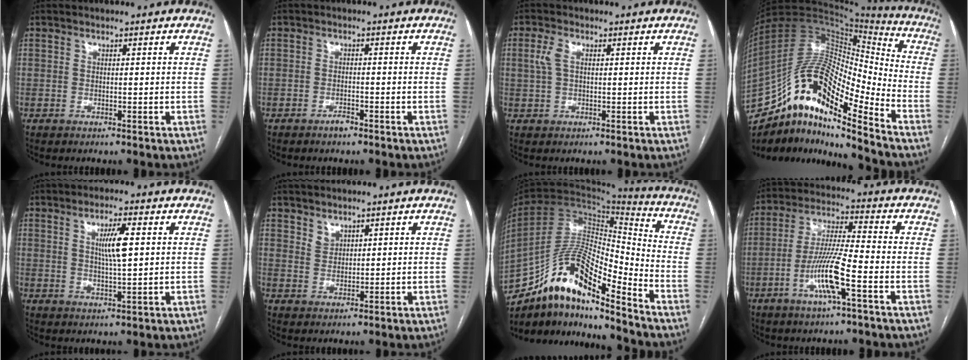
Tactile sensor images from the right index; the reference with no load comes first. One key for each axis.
{"total": 1.5, "fx": -1.2, "fy": 0.4, "fz": 0.8, "tx": -0.013, "ty": 0.001, "tz": -0.018}
{"total": 2.8, "fx": 0.6, "fy": 1.4, "fz": 2.3, "tx": -0.064, "ty": 0.016, "tz": 0.015}
{"total": 21.5, "fx": -13.6, "fy": 4.8, "fz": 16.0, "tx": -0.310, "ty": 0.028, "tz": -0.241}
{"total": 5.6, "fx": 1.3, "fy": 0.6, "fz": 5.4, "tx": -0.098, "ty": 0.000, "tz": 0.024}
{"total": 2.0, "fx": 1.6, "fy": 1.1, "fz": 0.4, "tx": -0.003, "ty": 0.000, "tz": 0.032}
{"total": 16.8, "fx": -12.2, "fy": 3.8, "fz": 10.8, "tx": -0.190, "ty": 0.038, "tz": -0.215}
{"total": 10.1, "fx": -4.0, "fy": 0.4, "fz": 9.3, "tx": -0.189, "ty": -0.001, "tz": -0.078}